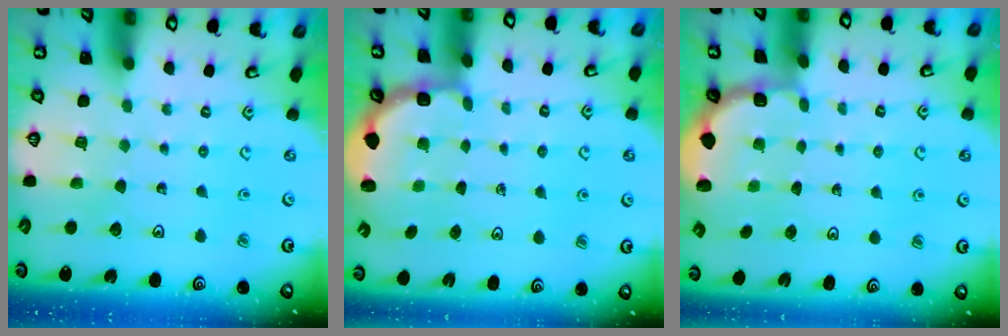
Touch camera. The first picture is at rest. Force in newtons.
{"total": 3.1, "press": 2.2, "slide": 2.1}
{"total": 1.8, "press": 1.6, "slide": 0.7}